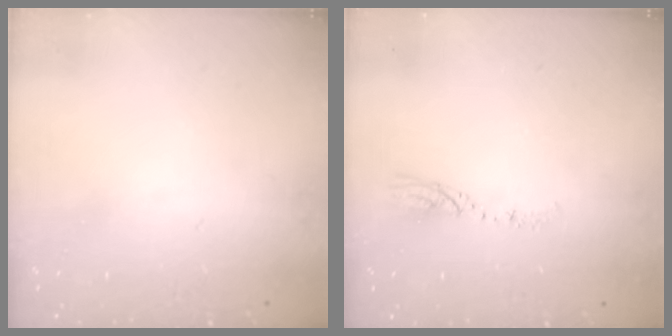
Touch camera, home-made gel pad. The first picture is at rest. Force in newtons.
{"total": 3.9, "press": 3.9, "slide": 0.4}